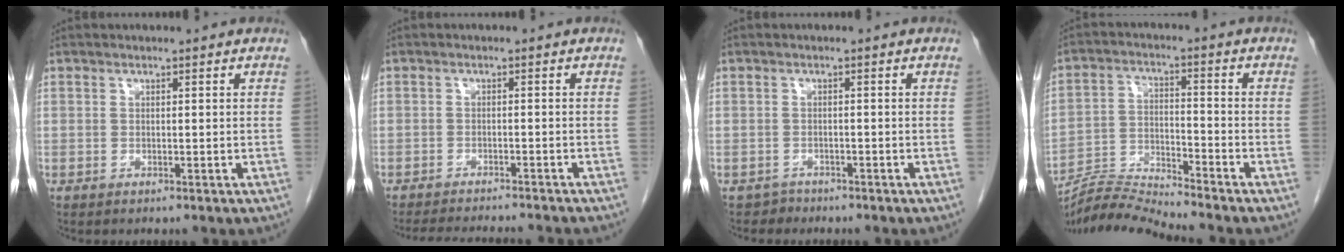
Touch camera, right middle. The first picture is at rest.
{"total": 11.8, "force": [-10.8, 1.0, 4.5], "torque": [-0.057, -0.012, -0.135]}
{"total": 1.4, "force": [-1.1, 0.7, -0.6], "torque": [0.007, 0.002, -0.019]}
{"total": 8.2, "force": [-8.0, -2.0, 0.4], "torque": [-0.014, 0.002, -0.150]}